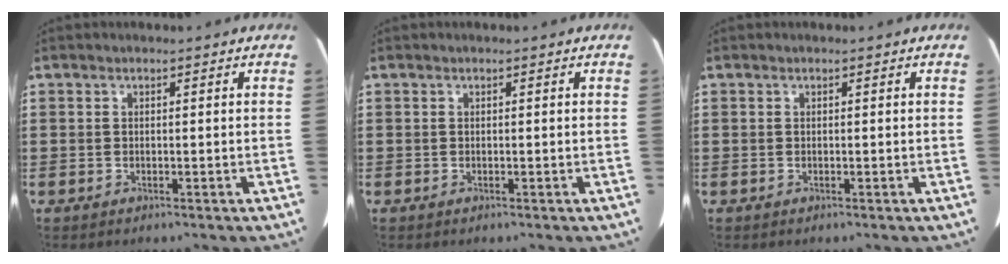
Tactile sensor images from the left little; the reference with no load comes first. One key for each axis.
{"total": 0.0}
{"total": 0.0}